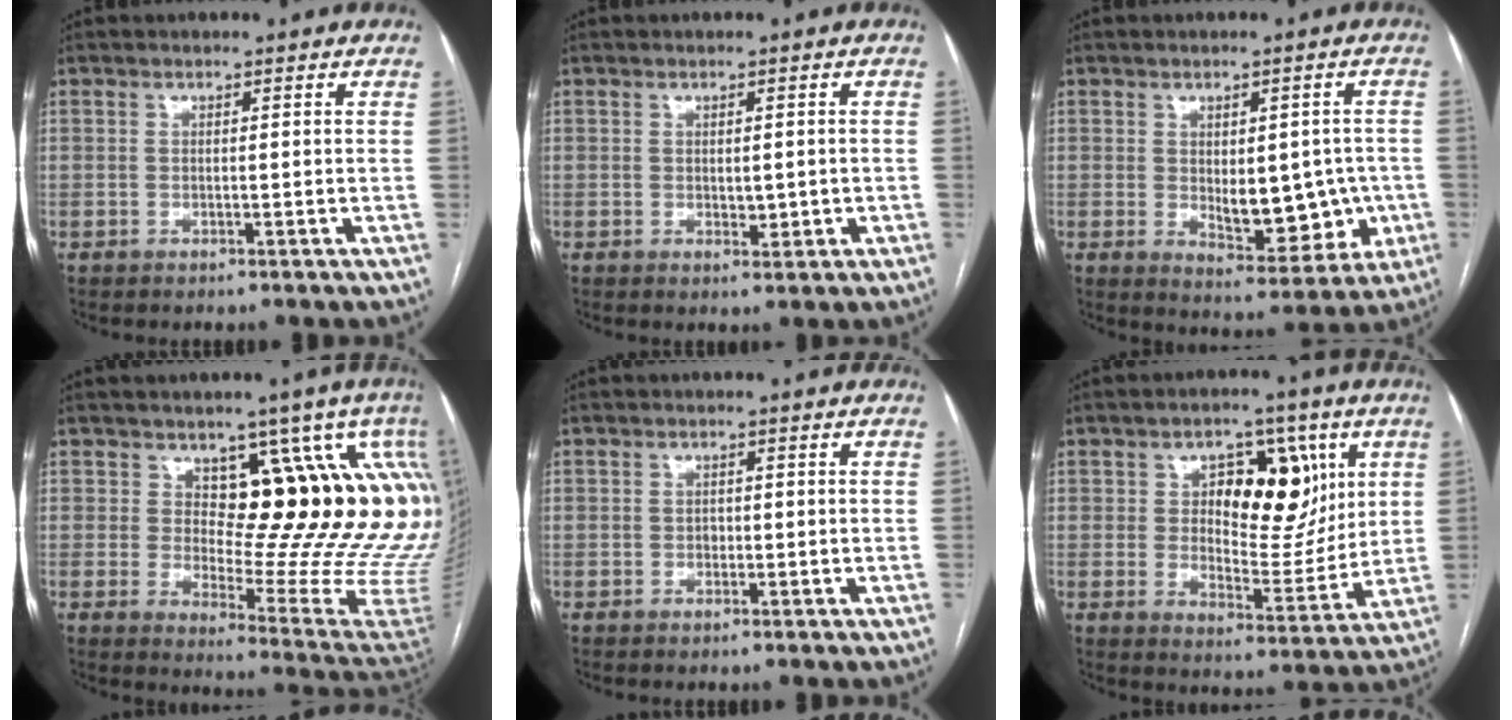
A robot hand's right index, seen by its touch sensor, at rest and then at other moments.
{"total": 2.2, "force": [-0.2, 1.0, 1.9], "torque": [-0.029, -0.003, 0.002]}
{"total": 10.4, "force": [-1.2, 5.2, 8.9], "torque": [-0.108, 0.007, 0.002]}
{"total": 17.5, "force": [8.0, 5.7, 14.4], "torque": [-0.156, -0.026, 0.086]}
{"total": 0.7, "force": [-0.1, 0.6, 0.4], "torque": [-0.004, 0.003, -0.004]}
{"total": 12.8, "force": [4.1, 6.6, 10.2], "torque": [-0.137, 0.014, 0.071]}